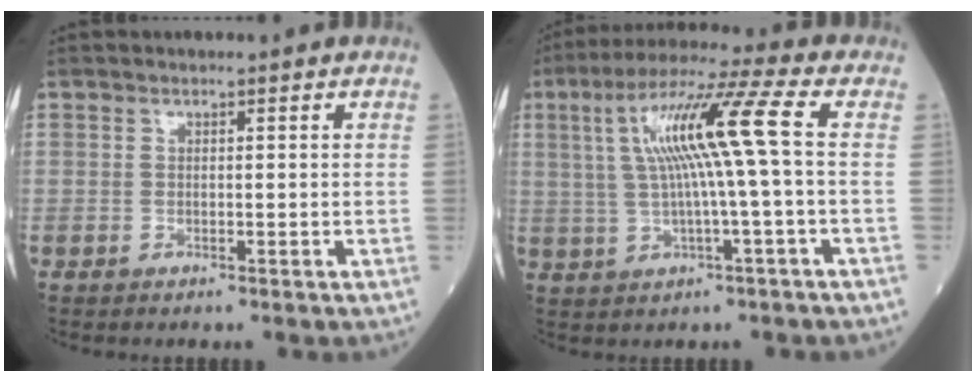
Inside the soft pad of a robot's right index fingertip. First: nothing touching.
{"total": 12.2, "force": [1.6, -0.7, 12.0], "torque": [-0.222, 0.026, 0.028]}